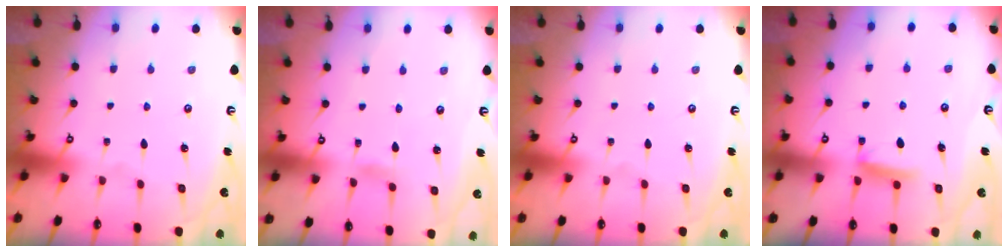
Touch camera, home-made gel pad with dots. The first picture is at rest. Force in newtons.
{"total": 2.5, "press": 2.4, "slide": 0.3}
{"total": 0.0}
{"total": 7.4, "press": 7.4, "slide": 0.6}